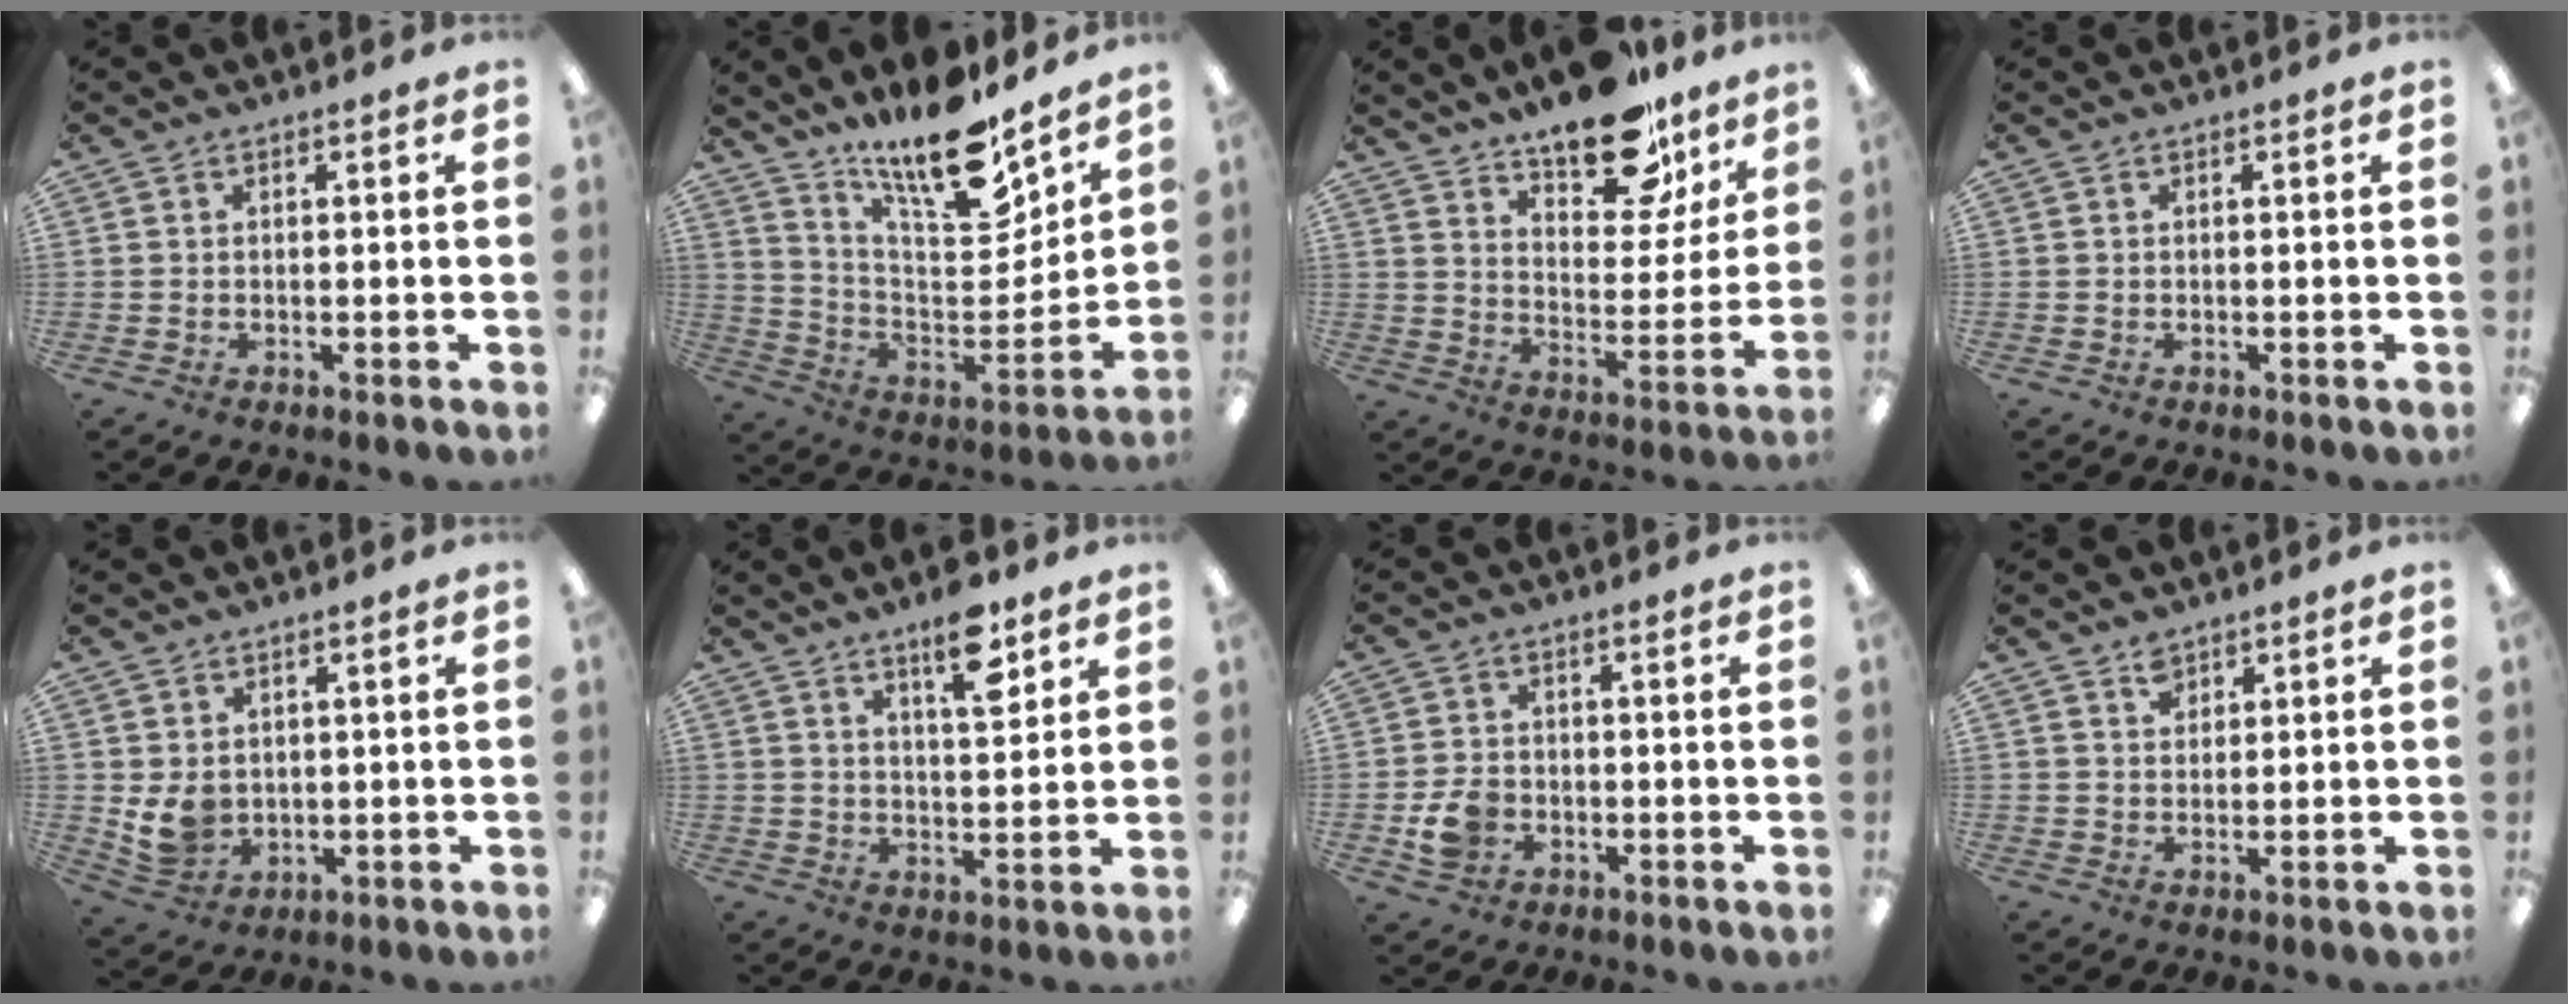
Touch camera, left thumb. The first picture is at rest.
{"total": 18.1, "force": [15.3, 4.7, 8.5], "torque": [-0.147, -0.122, 0.265]}
{"total": 19.2, "force": [14.3, 8.3, 9.9], "torque": [-0.143, -0.088, 0.244]}
{"total": 0.0}
{"total": 6.5, "force": [1.6, 5.4, 3.3], "torque": [-0.071, -0.008, 0.032]}
{"total": 15.2, "force": [10.7, 3.8, 10.1], "torque": [-0.165, -0.057, 0.174]}
{"total": 6.2, "force": [-1.8, 5.0, 3.2], "torque": [-0.049, 0.003, -0.033]}
{"total": 2.9, "force": [2.3, 1.7, 0.6], "torque": [0.001, -0.011, 0.042]}